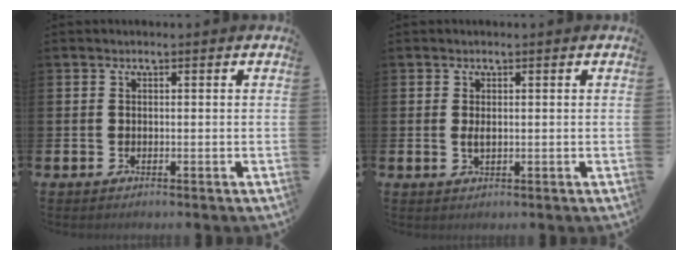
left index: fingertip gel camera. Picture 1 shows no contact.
{"total": 1.2, "force": [0.2, 0.5, 1.1], "torque": [-0.013, -0.001, 0.000]}